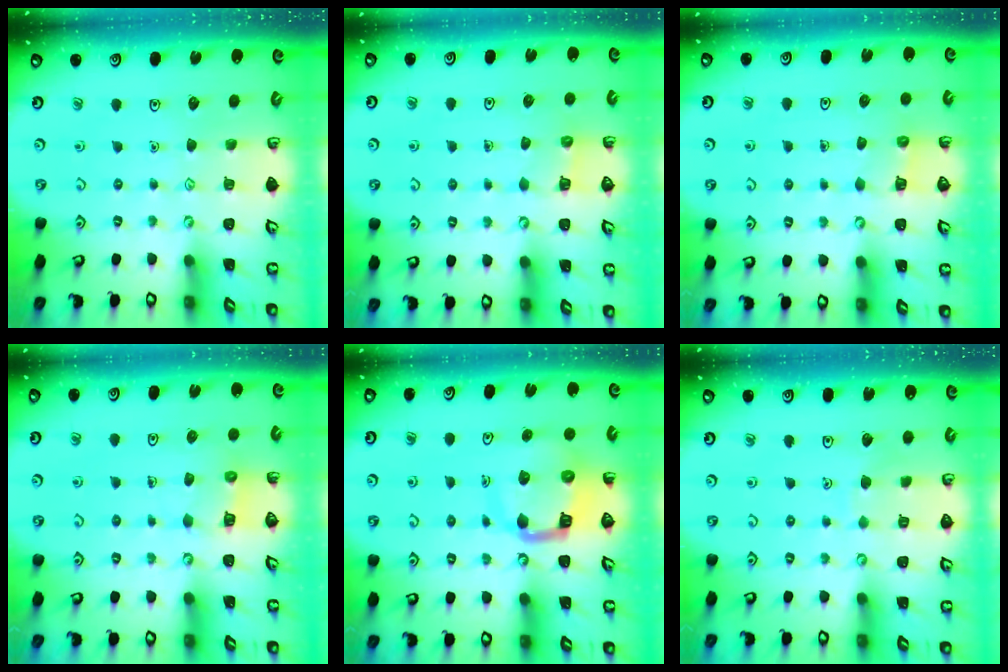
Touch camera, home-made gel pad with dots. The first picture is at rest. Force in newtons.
{"total": 3.8, "press": 3.8, "slide": 0.1}
{"total": 3.8, "press": 3.8, "slide": 0.1}
{"total": 6.2, "press": 6.2, "slide": 0.3}
{"total": 9.6, "press": 9.5, "slide": 1.4}
{"total": 3.1, "press": 3.1, "slide": 0.2}